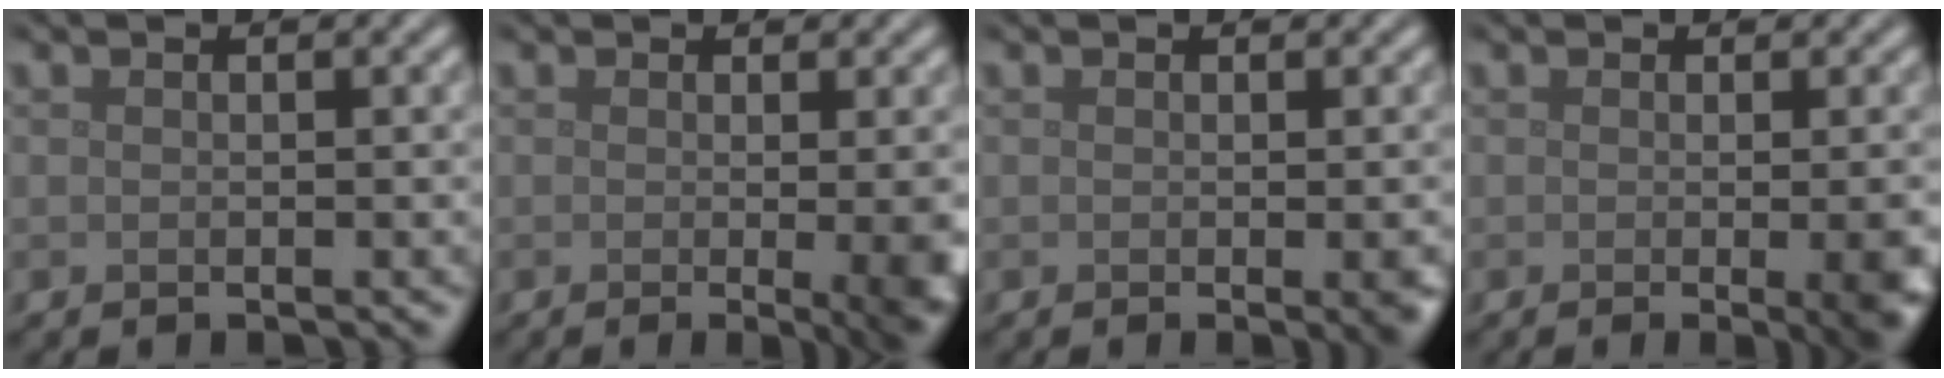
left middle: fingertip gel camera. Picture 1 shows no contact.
{"total": 7.6, "force": [-0.8, 3.1, 6.9], "torque": [-0.037, -0.008, -0.006]}
{"total": 1.8, "force": [-0.4, 0.4, 1.7], "torque": [-0.016, -0.004, -0.006]}
{"total": 4.8, "force": [-0.9, 1.6, 4.4], "torque": [-0.039, -0.008, -0.007]}